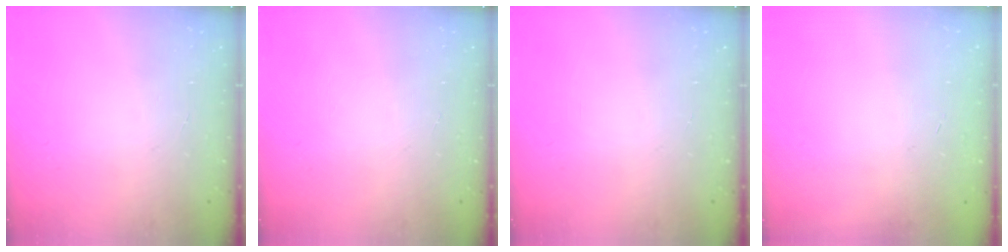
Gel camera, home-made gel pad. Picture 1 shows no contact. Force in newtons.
{"total": 0.0}
{"total": 0.0}
{"total": 0.6, "press": 0.5, "slide": 0.2}